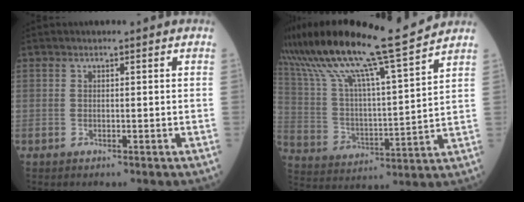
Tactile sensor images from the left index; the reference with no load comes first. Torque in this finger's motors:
{"motor_torque": [0.50, -1.63, 1.05, 0.21]}